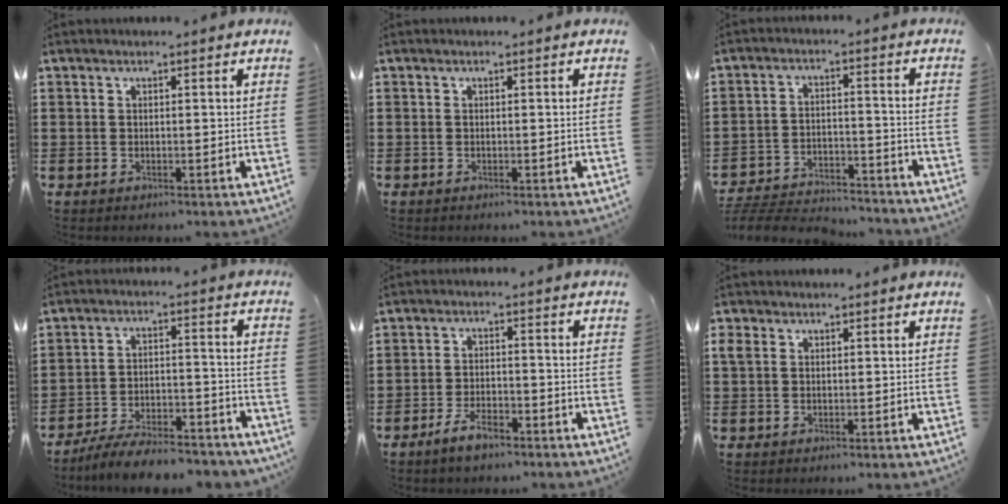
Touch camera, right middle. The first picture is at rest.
{"total": 0.0}
{"total": 5.5, "force": [-5.4, 0.9, 0.8], "torque": [-0.025, 0.007, -0.113]}
{"total": 7.5, "force": [-7.0, 0.9, 2.5], "torque": [-0.036, 0.014, -0.132]}
{"total": 4.9, "force": [-3.6, 1.8, 2.8], "torque": [-0.059, 0.008, -0.071]}
{"total": 1.7, "force": [0.6, 1.3, 0.8], "torque": [-0.019, 0.008, 0.011]}